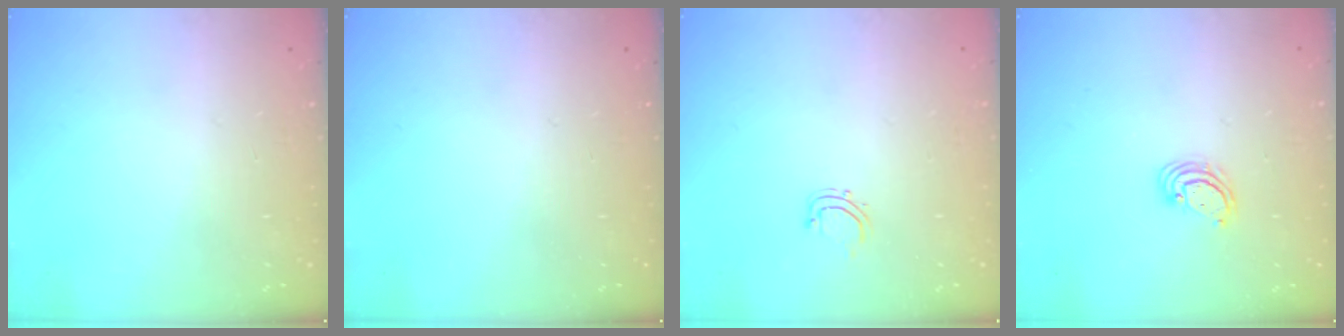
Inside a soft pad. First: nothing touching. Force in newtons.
{"total": 0.0}
{"total": 2.8, "press": 2.8, "slide": 0.5}
{"total": 3.0, "press": 2.9, "slide": 0.3}